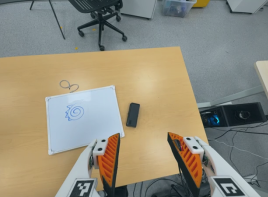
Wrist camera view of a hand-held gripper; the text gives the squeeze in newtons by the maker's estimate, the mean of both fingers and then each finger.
{"total": 0.0}